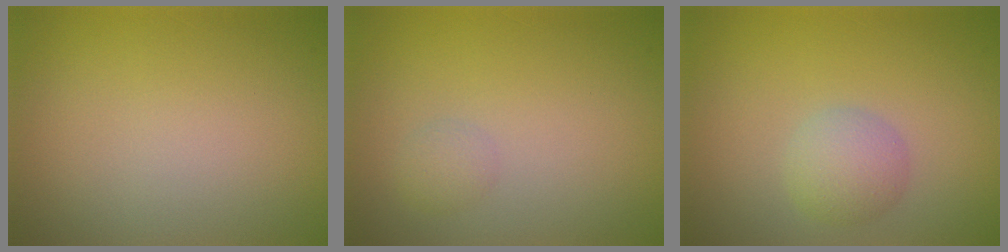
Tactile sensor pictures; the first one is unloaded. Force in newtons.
{"total": 1.0, "press": 1.0, "slide": 0.0}
{"total": 2.6, "press": 2.6, "slide": 0.1}